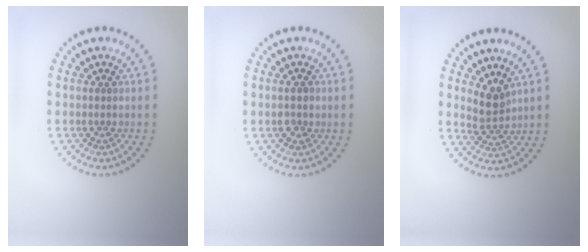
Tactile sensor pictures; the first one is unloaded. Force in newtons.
{"total": 1.3, "press": 1.3, "slide": 0.2}
{"total": 2.3, "press": 1.8, "slide": 1.5}